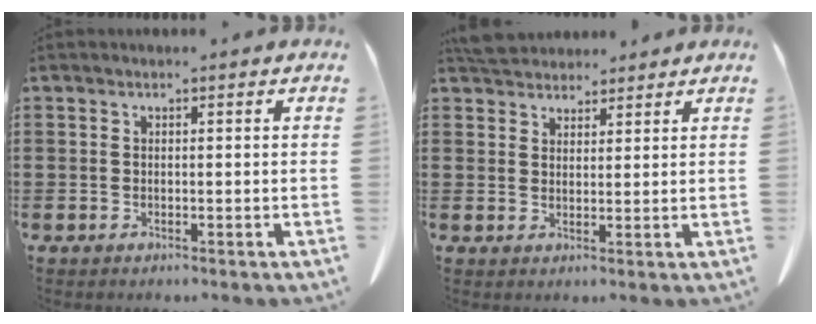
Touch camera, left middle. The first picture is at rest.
{"total": 4.2, "force": [4.1, 1.0, 0.4], "torque": [-0.012, -0.011, 0.079]}